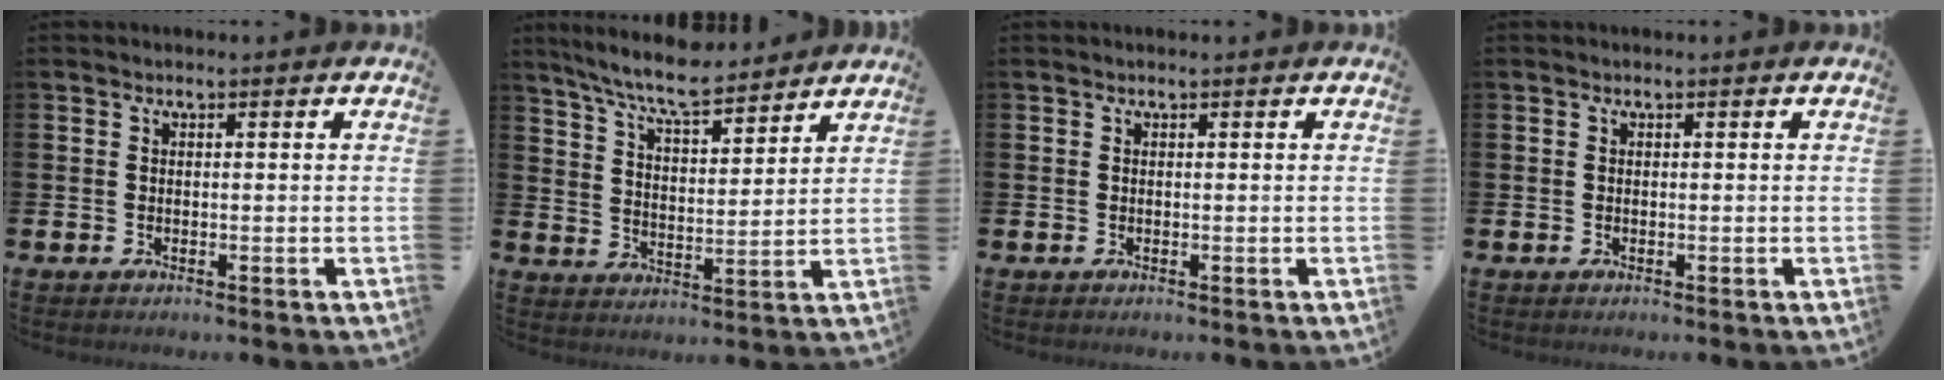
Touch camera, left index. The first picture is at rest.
{"total": 8.2, "force": [7.5, 1.1, 3.0], "torque": [-0.085, -0.039, 0.134]}
{"total": 0.0}
{"total": 0.0}